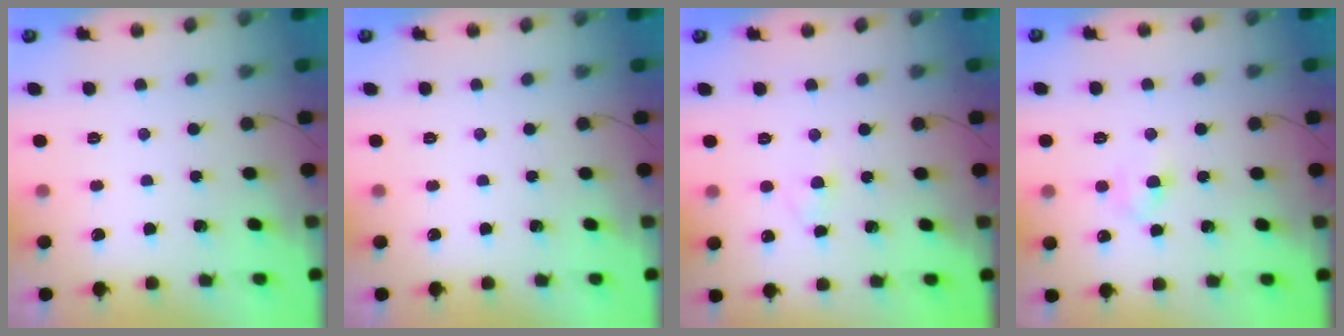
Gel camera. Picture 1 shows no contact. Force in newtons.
{"total": 0.0}
{"total": 2.1, "press": 1.9, "slide": 0.9}
{"total": 4.5, "press": 4.3, "slide": 1.3}